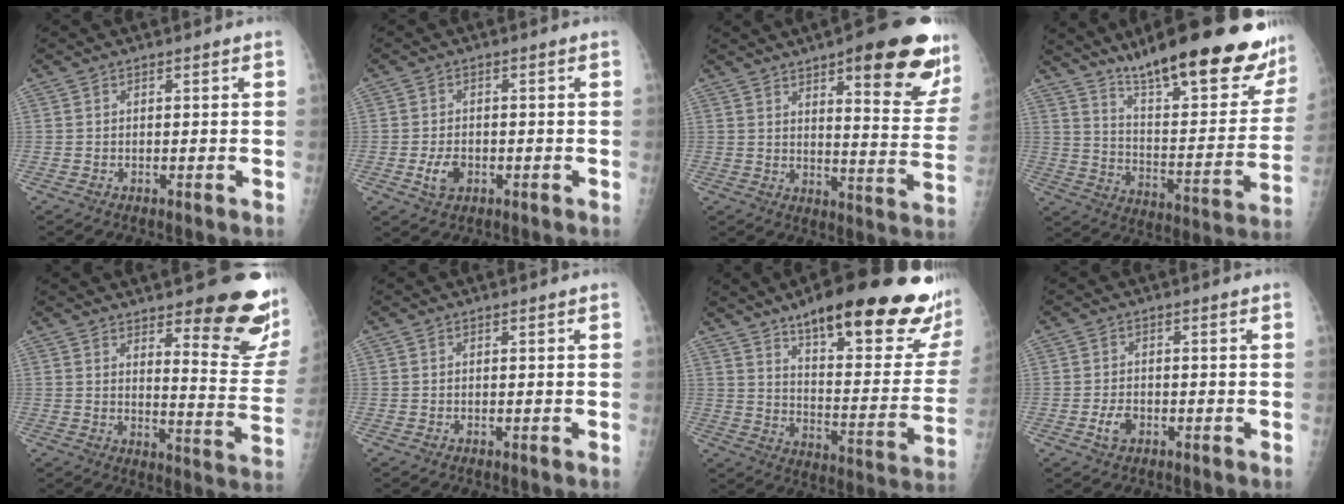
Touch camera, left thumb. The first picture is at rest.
{"total": 3.9, "force": [-1.3, 2.6, 2.7], "torque": [-0.047, 0.008, -0.021]}
{"total": 21.6, "force": [12.3, 6.1, 16.7], "torque": [-0.177, -0.056, 0.161]}
{"total": 29.7, "force": [21.5, 6.9, 19.3], "torque": [-0.247, -0.084, 0.312]}
{"total": 18.9, "force": [11.5, 5.1, 14.1], "torque": [-0.142, -0.087, 0.149]}
{"total": 0.0}
{"total": 31.0, "force": [20.3, 7.6, 22.2], "torque": [-0.255, -0.067, 0.288]}
{"total": 3.1, "force": [-1.3, 2.0, 2.0], "torque": [-0.036, 0.011, -0.023]}